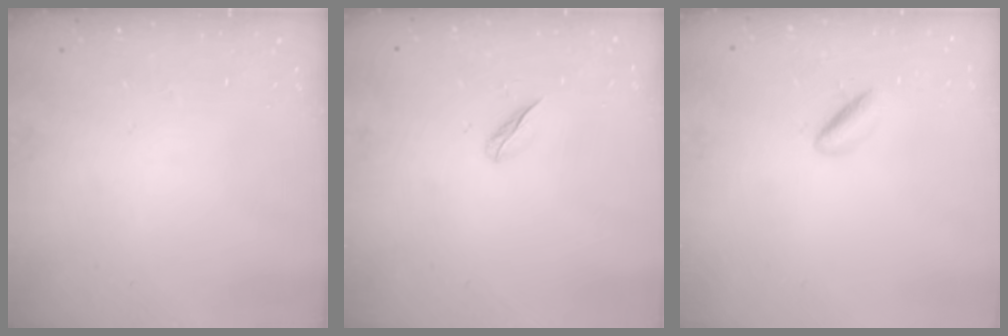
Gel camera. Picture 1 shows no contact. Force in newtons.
{"total": 2.6, "press": 2.5, "slide": 0.7}
{"total": 2.4, "press": 2.4, "slide": 0.4}